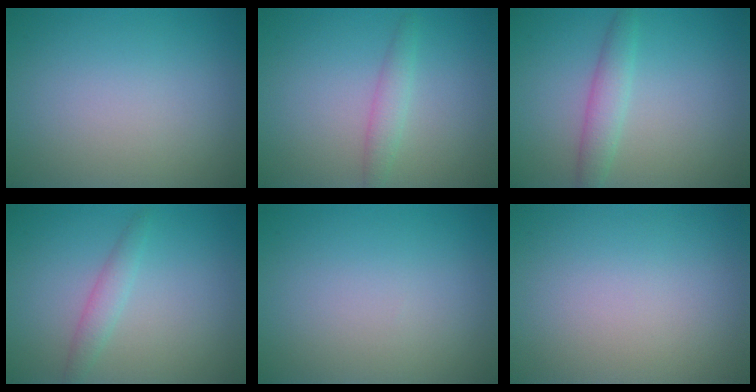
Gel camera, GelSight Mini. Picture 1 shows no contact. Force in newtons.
{"total": 1.7, "press": 1.7, "slide": 0.0}
{"total": 2.3, "press": 2.3, "slide": 0.1}
{"total": 1.6, "press": 1.6, "slide": 0.1}
{"total": 0.0}
{"total": 0.0}